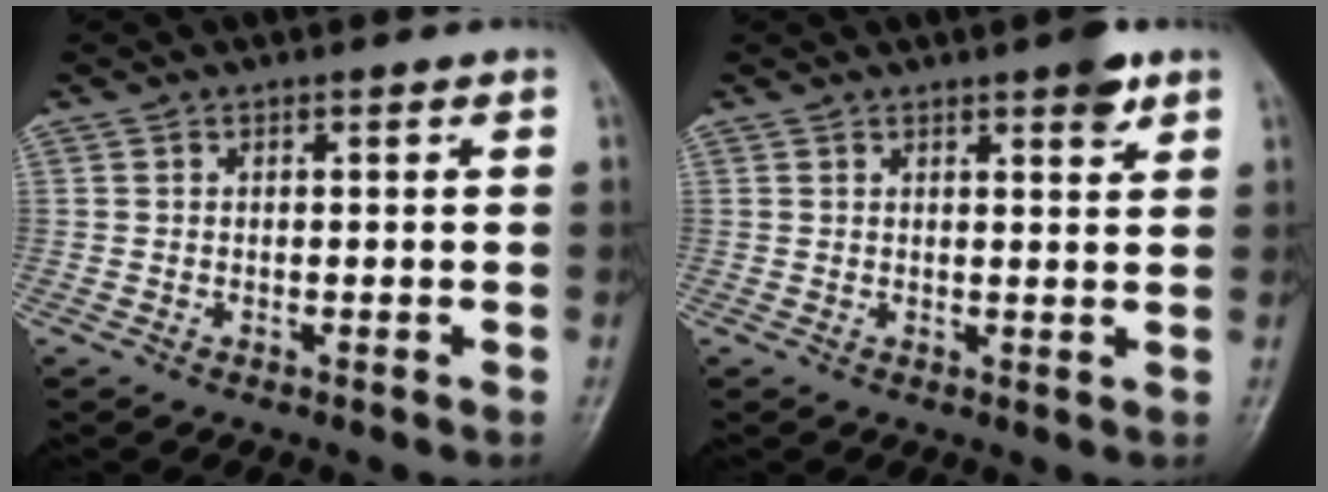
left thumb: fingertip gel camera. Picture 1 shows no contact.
{"total": 3.7, "force": [2.3, 1.0, 2.7], "torque": [-0.030, -0.012, 0.028]}